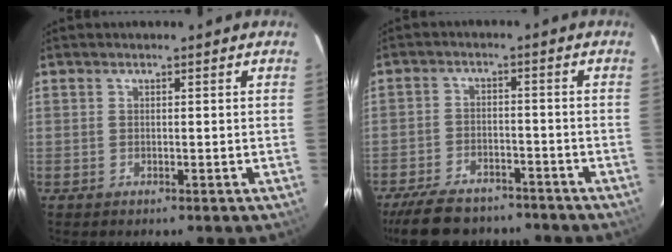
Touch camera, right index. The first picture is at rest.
{"total": 14.0, "force": [-11.5, 5.7, 5.6], "torque": [-0.135, -0.002, -0.172]}